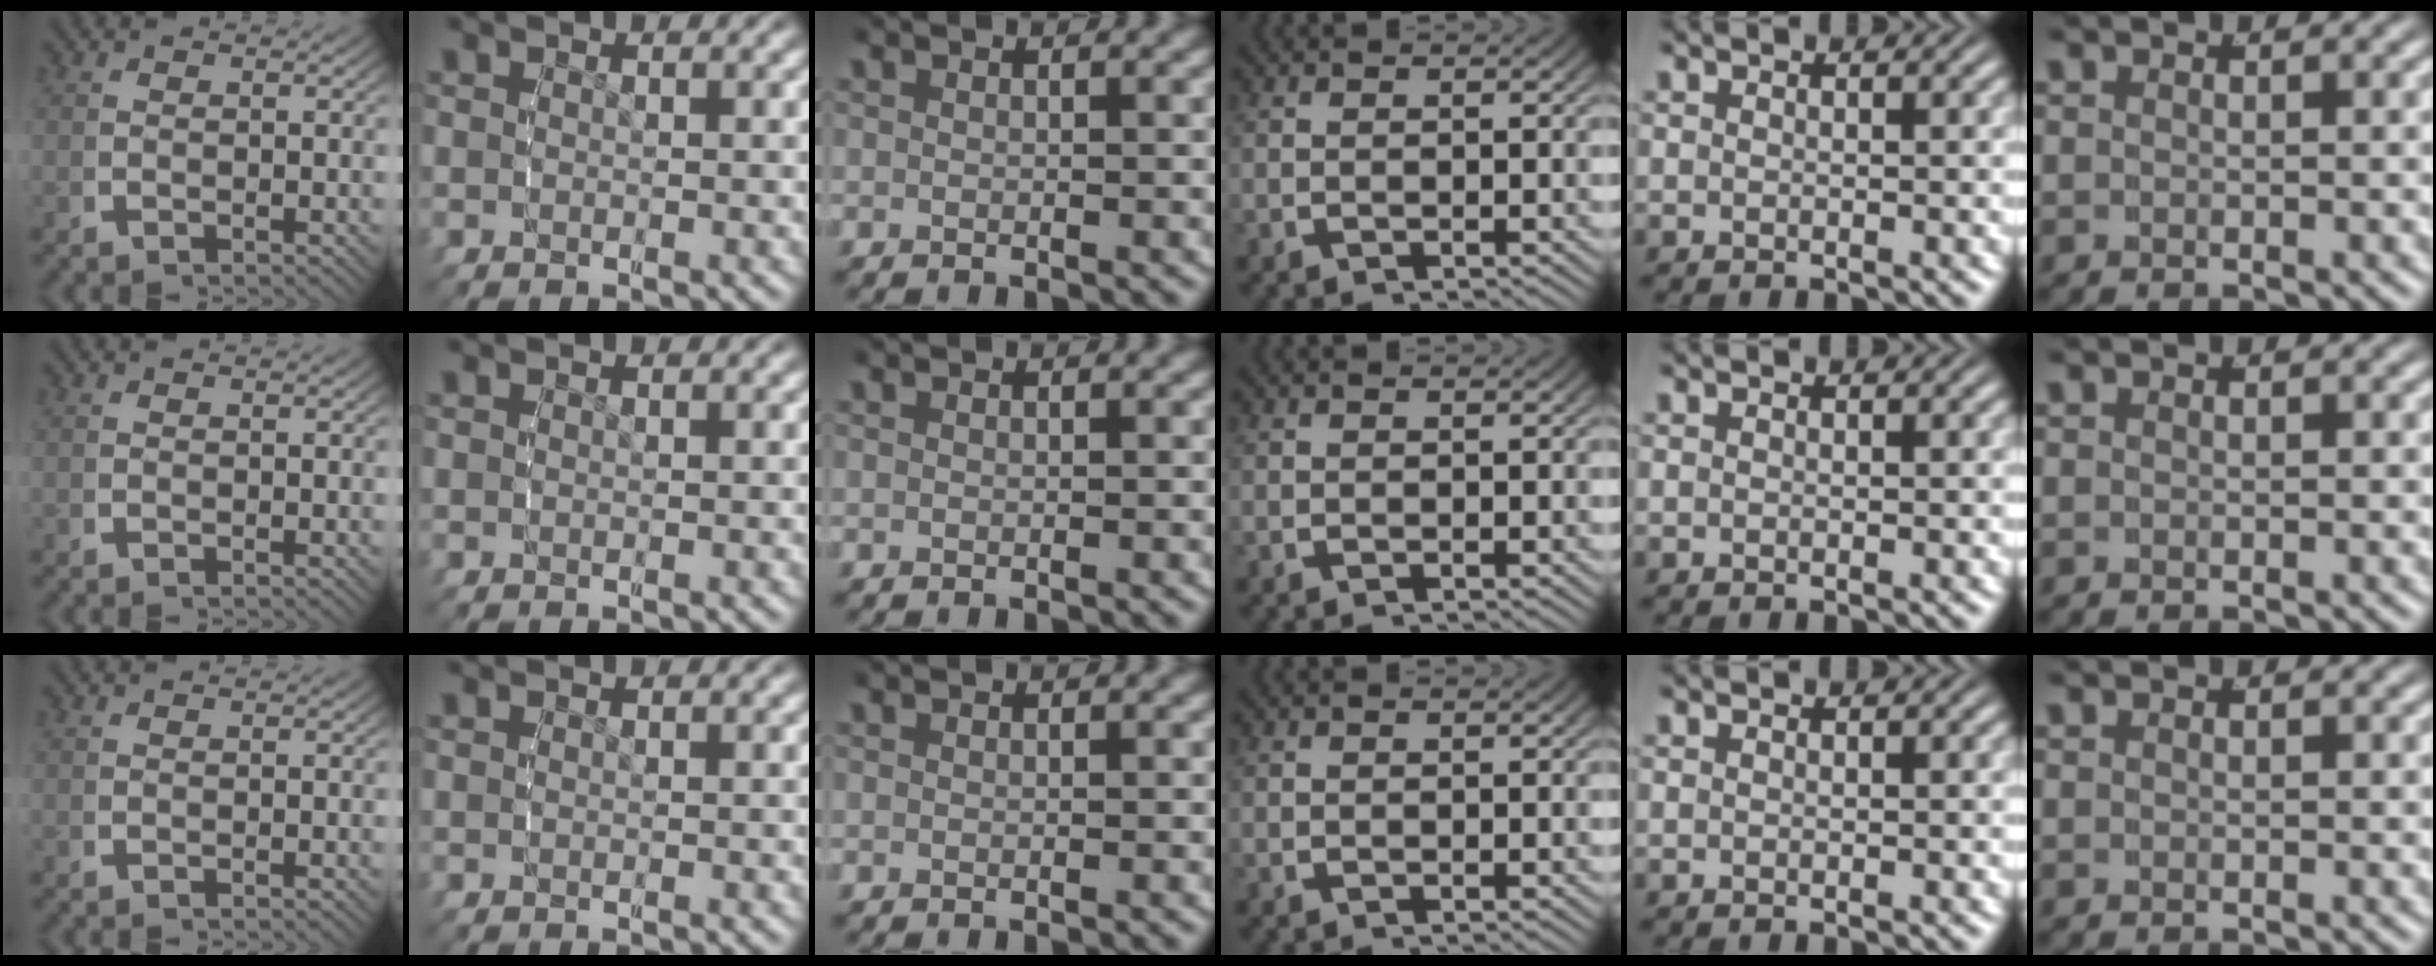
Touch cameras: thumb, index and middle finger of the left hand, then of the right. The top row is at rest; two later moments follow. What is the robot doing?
{"motion": "reach", "object": "paper"}